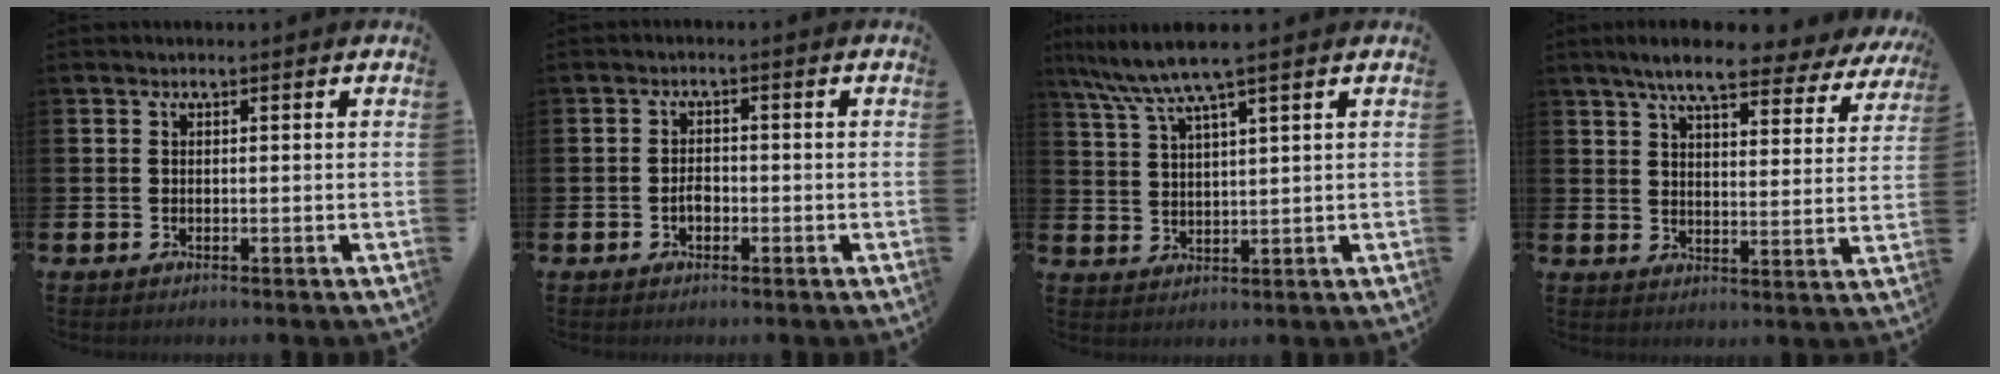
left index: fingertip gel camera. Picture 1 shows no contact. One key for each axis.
{"total": 1.8, "fx": -0.6, "fy": 1.2, "fz": 1.3, "tx": -0.016, "ty": 0.001, "tz": -0.014}
{"total": 6.8, "fx": 5.4, "fy": 0.1, "fz": 4.1, "tx": -0.097, "ty": -0.016, "tz": 0.096}
{"total": 8.1, "fx": 7.1, "fy": 1.4, "fz": 3.7, "tx": -0.084, "ty": -0.033, "tz": 0.121}